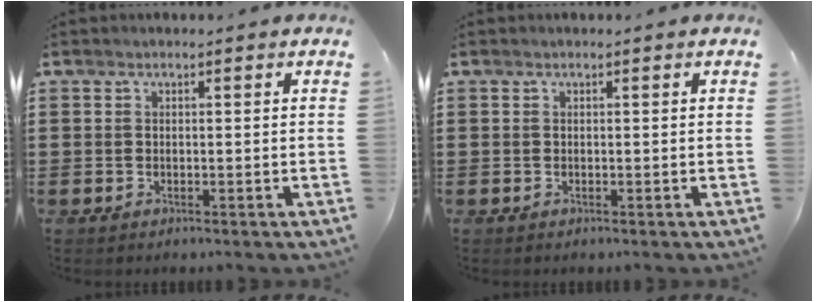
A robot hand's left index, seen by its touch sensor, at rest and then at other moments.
{"total": 0.0}